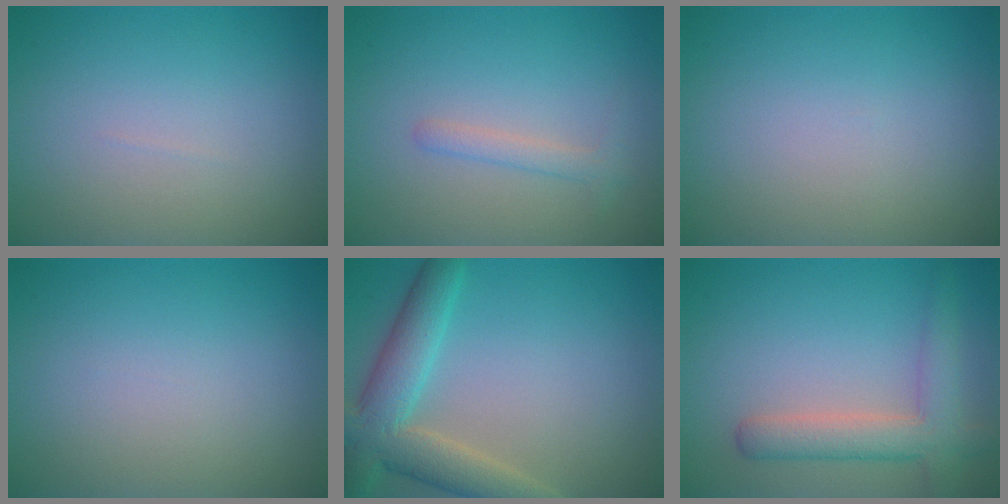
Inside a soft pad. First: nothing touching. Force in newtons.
{"total": 1.4, "press": 1.4, "slide": 0.0}
{"total": 0.0}
{"total": 0.0}
{"total": 6.6, "press": 6.5, "slide": 0.5}
{"total": 4.4, "press": 4.4, "slide": 0.3}